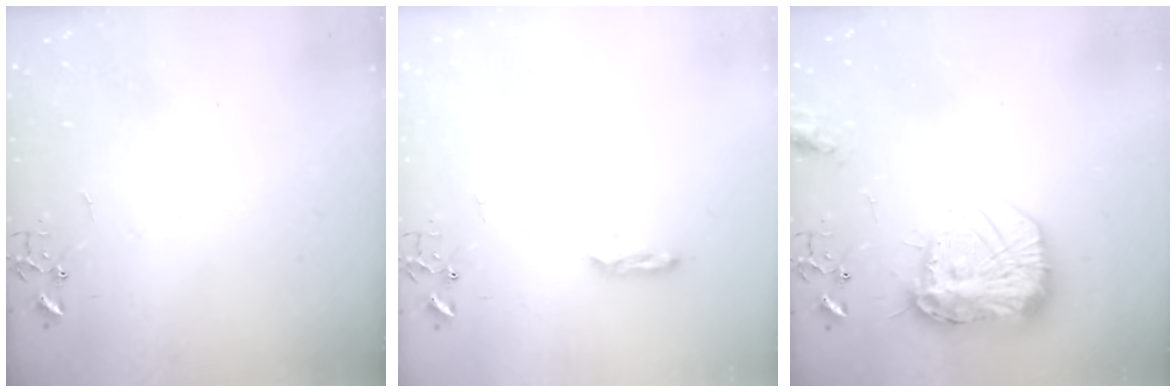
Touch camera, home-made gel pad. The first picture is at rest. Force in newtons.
{"total": 4.1, "press": 4.0, "slide": 0.6}
{"total": 19.3, "press": 19.2, "slide": 1.6}